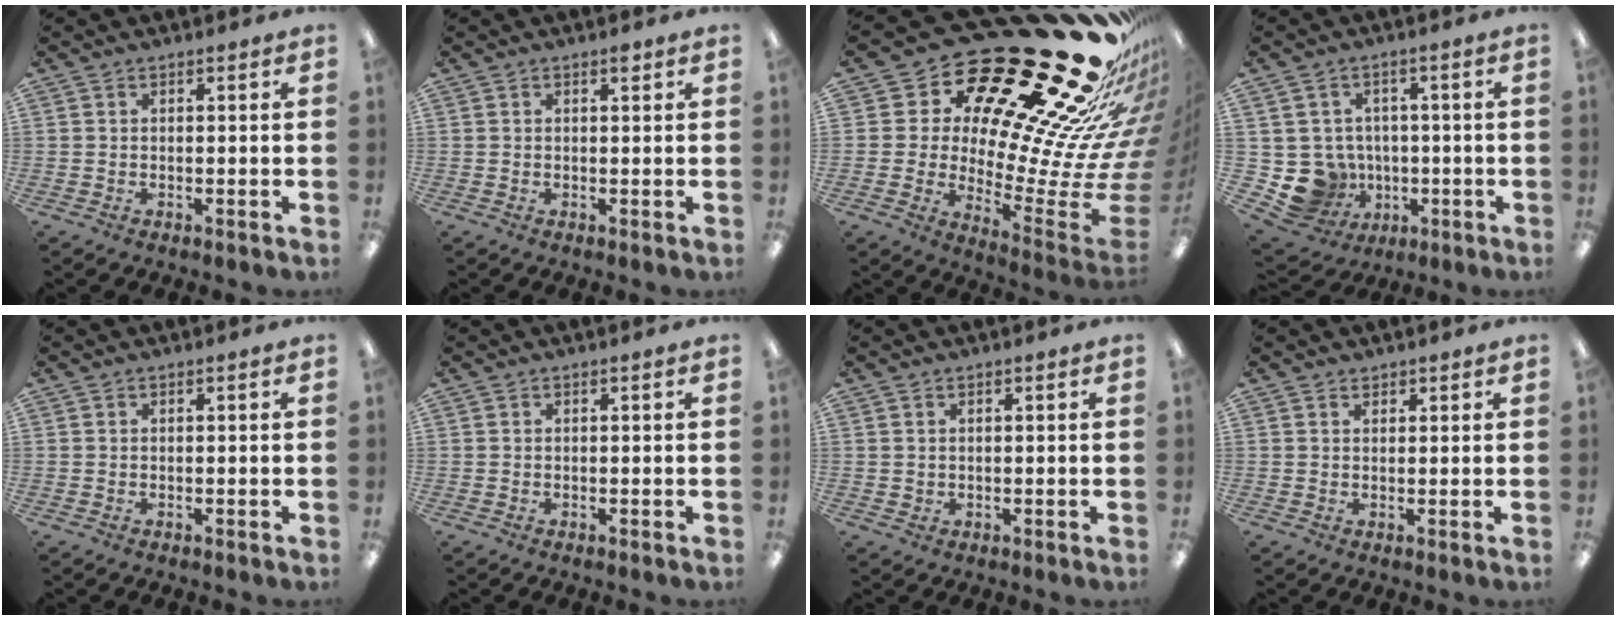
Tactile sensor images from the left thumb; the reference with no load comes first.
{"total": 1.2, "force": [0.8, 0.5, 0.8], "torque": [-0.001, -0.005, 0.010]}
{"total": 31.6, "force": [22.9, 10.5, 19.1], "torque": [-0.193, -0.244, 0.422]}
{"total": 9.6, "force": [-1.8, 9.2, 2.2], "torque": [-0.072, 0.008, -0.019]}
{"total": 0.0}
{"total": 0.0}
{"total": 1.2, "force": [0.6, 1.0, 0.0], "torque": [-0.002, 0.002, 0.010]}
{"total": 1.3, "force": [1.1, 0.8, 0.1], "torque": [0.007, -0.003, 0.019]}